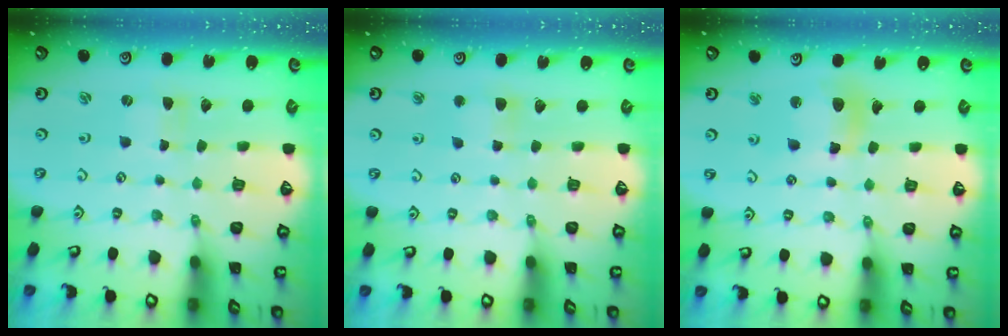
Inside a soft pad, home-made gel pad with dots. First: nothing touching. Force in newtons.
{"total": 4.3, "press": 4.2, "slide": 0.7}
{"total": 11.7, "press": 11.5, "slide": 1.9}